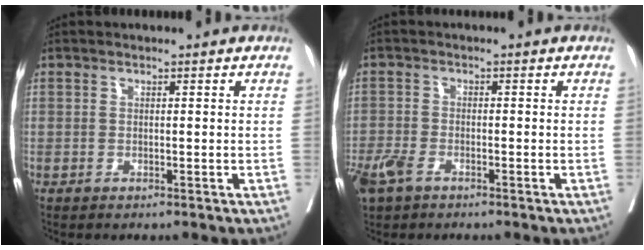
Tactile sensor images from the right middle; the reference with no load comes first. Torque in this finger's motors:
{"motor_torque": [0.37, -0.34, 0.09, 0.05]}